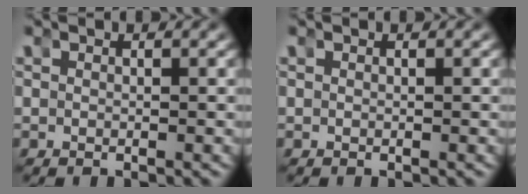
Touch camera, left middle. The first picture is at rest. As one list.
[{"total": 0.0}]